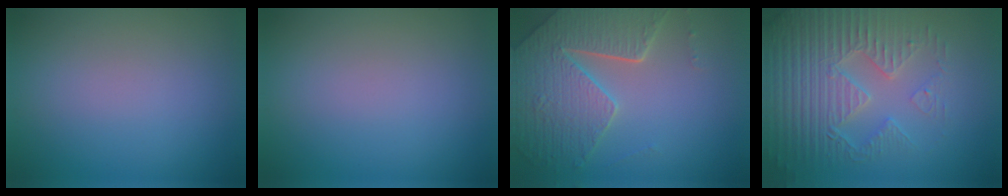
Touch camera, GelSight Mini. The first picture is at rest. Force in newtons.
{"total": 0.0}
{"total": 6.5, "press": 5.2, "slide": 3.8}
{"total": 5.8, "press": 5.2, "slide": 2.6}